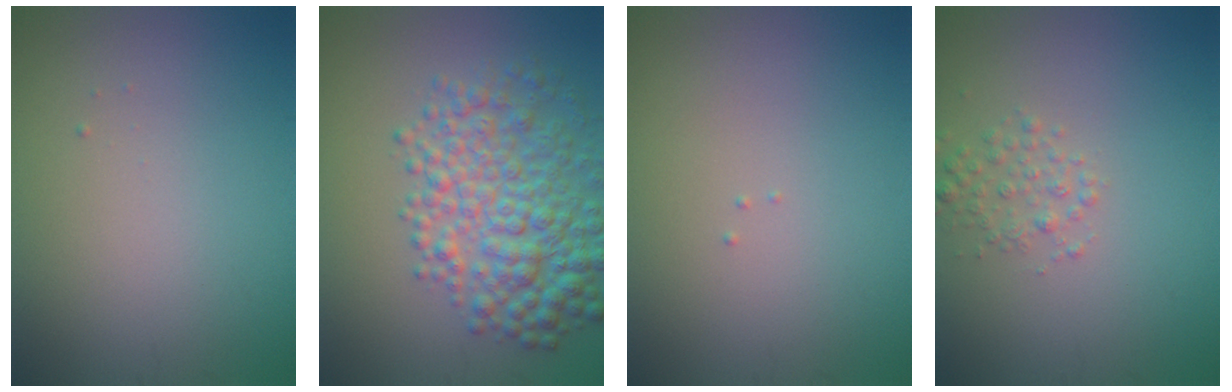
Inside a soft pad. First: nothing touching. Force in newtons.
{"total": 6.9, "press": 6.9, "slide": 0.2}
{"total": 0.0}
{"total": 1.8, "press": 1.8, "slide": 0.1}